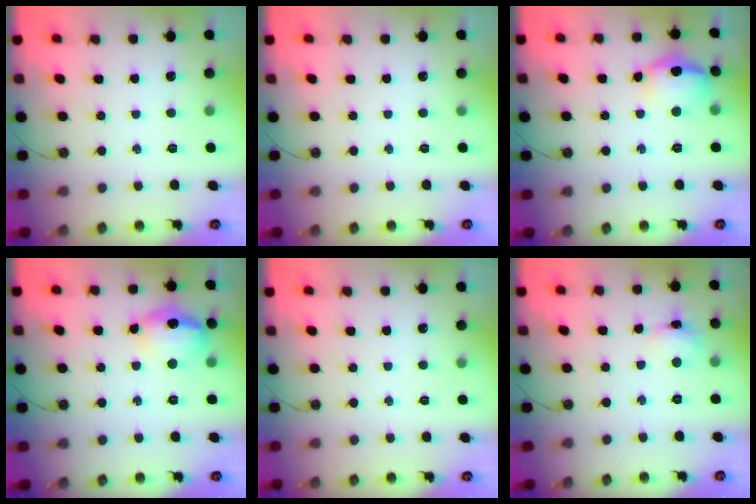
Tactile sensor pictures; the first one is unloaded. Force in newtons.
{"total": 0.0}
{"total": 14.7, "press": 13.0, "slide": 6.7}
{"total": 15.1, "press": 15.1, "slide": 1.2}
{"total": 0.0}
{"total": 3.8, "press": 3.7, "slide": 0.2}